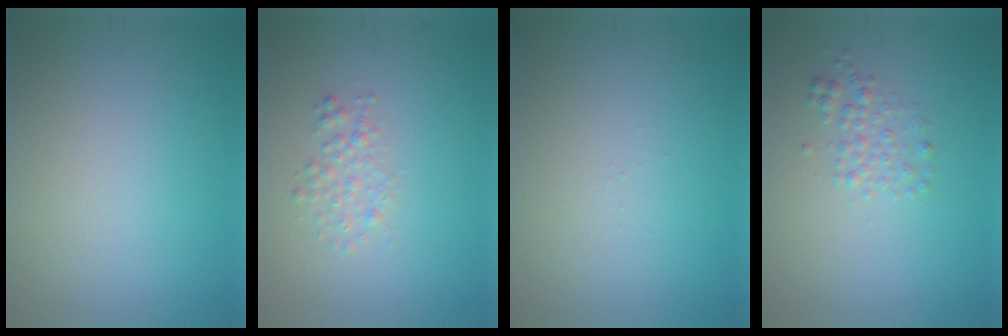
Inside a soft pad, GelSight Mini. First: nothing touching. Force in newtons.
{"total": 1.6, "press": 1.6, "slide": 0.1}
{"total": 0.0}
{"total": 1.8, "press": 1.8, "slide": 0.0}